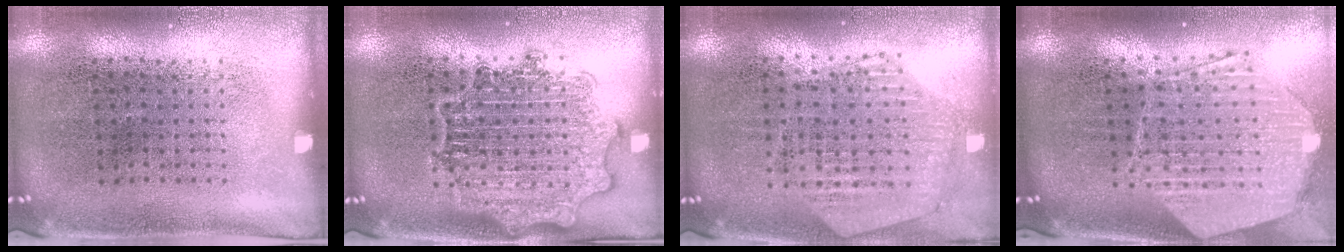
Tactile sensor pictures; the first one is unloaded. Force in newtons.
{"total": 2.4, "press": 2.4, "slide": 0.3}
{"total": 1.1, "press": 1.1, "slide": 0.3}
{"total": 2.5, "press": 2.1, "slide": 1.4}